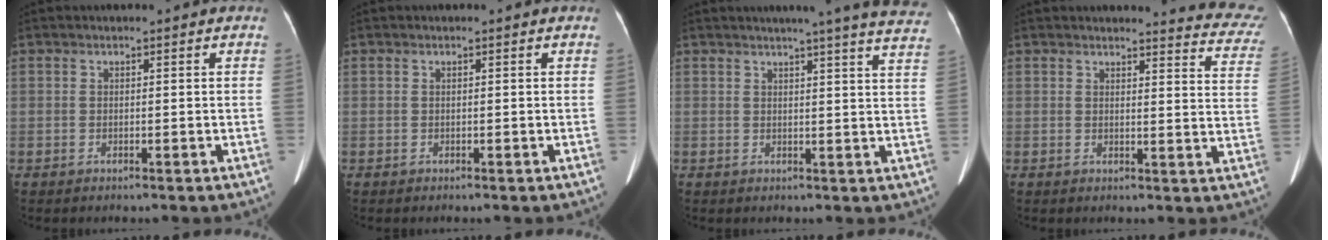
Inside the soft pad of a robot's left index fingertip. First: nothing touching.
{"total": 0.0}
{"total": 17.2, "force": [15.5, 0.3, 7.4], "torque": [-0.090, -0.035, 0.165]}
{"total": 10.9, "force": [10.7, 1.2, 1.9], "torque": [0.013, -0.089, 0.078]}